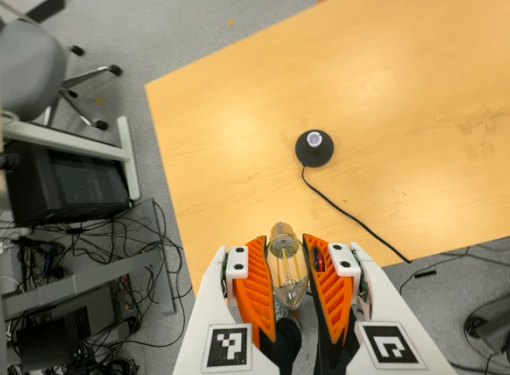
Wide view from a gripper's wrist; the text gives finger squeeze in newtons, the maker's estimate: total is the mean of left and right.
{"total": 20.7, "left": 22.5, "right": 18.9}